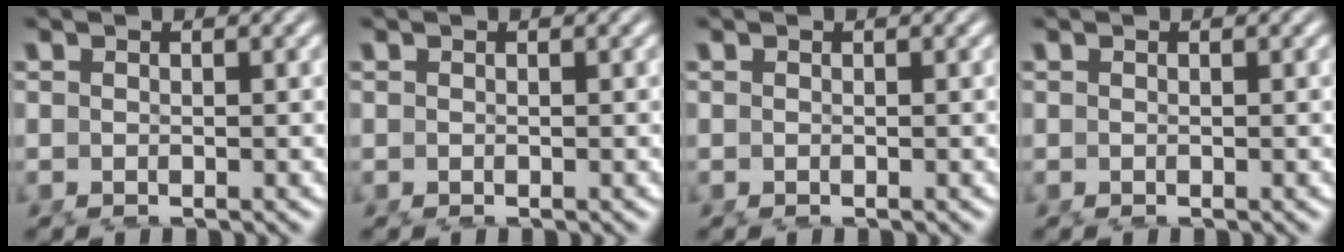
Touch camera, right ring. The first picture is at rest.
{"total": 0.0}
{"total": 0.0}
{"total": 0.0}